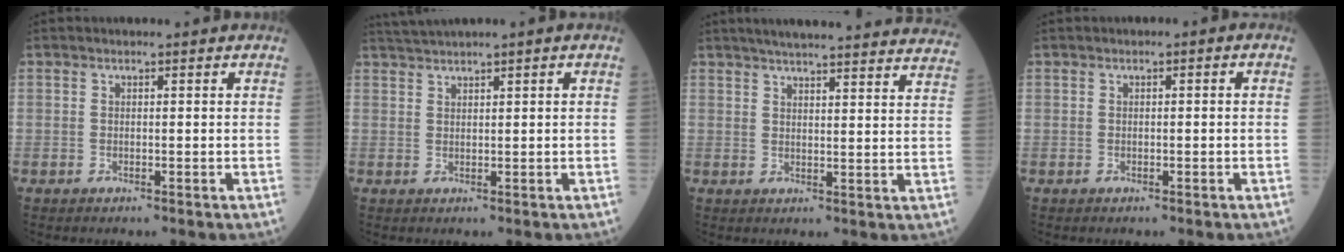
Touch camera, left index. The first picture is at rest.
{"total": 2.6, "force": [2.0, -0.5, 1.4], "torque": [-0.038, 0.015, 0.048]}
{"total": 27.4, "force": [25.5, 2.3, 10.0], "torque": [-0.148, -0.039, 0.298]}
{"total": 0.8, "force": [-0.3, 0.3, 0.6], "torque": [-0.008, 0.008, -0.007]}